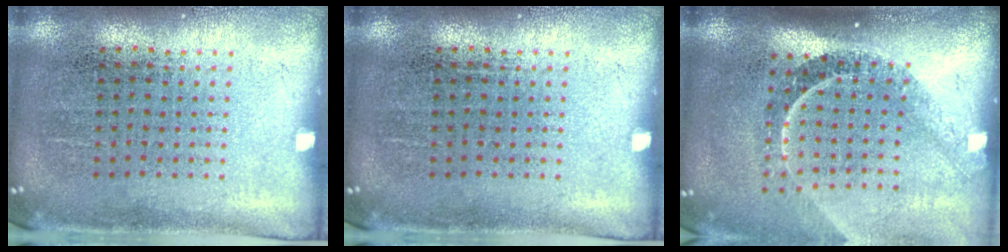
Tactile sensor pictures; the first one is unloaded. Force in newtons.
{"total": 0.0}
{"total": 2.3, "press": 1.7, "slide": 1.6}